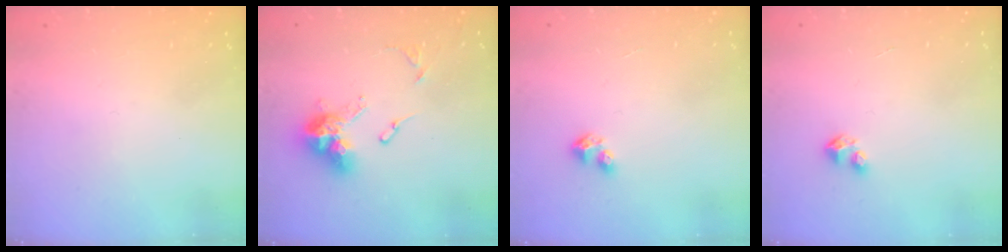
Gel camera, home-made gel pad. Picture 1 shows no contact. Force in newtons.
{"total": 12.3, "press": 12.3, "slide": 1.2}
{"total": 3.0, "press": 2.9, "slide": 0.3}
{"total": 3.0, "press": 2.9, "slide": 0.2}